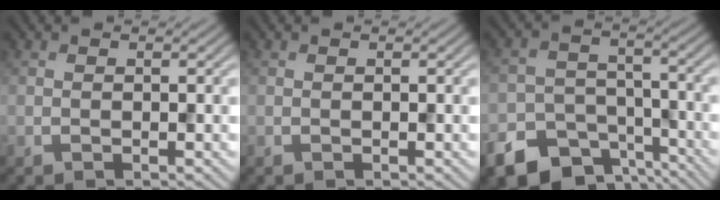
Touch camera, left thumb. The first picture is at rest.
{"total": 0.0}
{"total": 10.9, "force": [-7.7, 6.7, 3.7], "torque": [-0.075, -0.020, -0.124]}